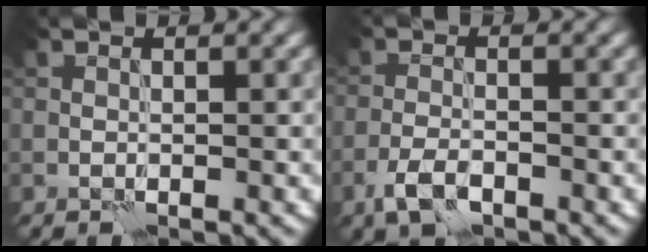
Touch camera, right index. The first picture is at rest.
{"total": 2.8, "force": [-1.8, 1.3, 1.8], "torque": [-0.040, 0.000, -0.041]}